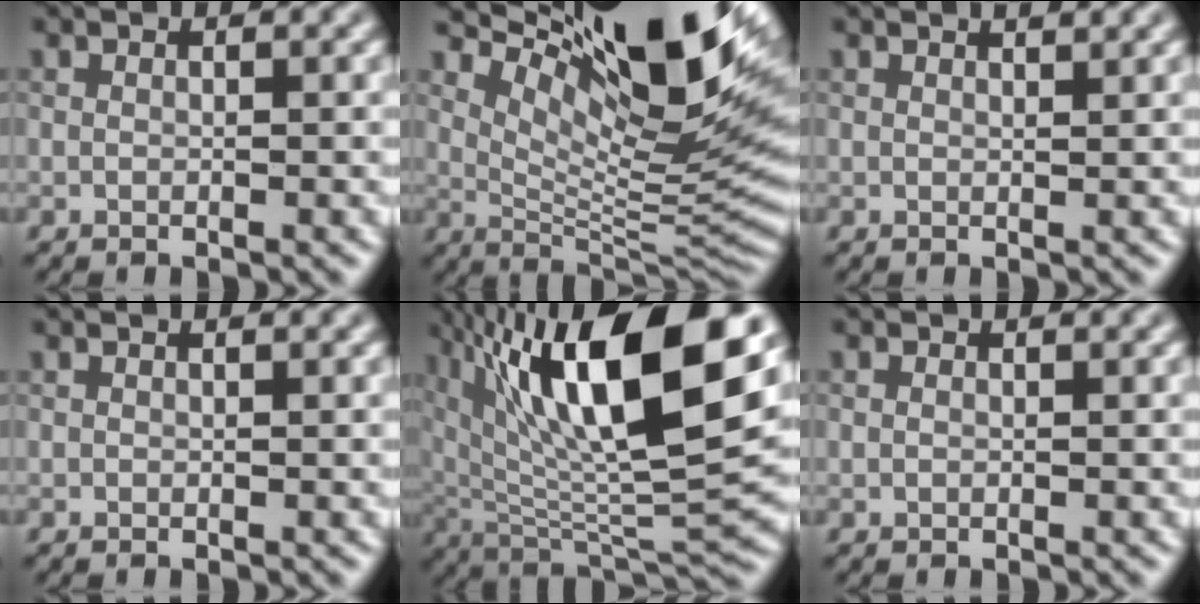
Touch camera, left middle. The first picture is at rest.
{"total": 13.7, "force": [6.7, 4.5, 11.0], "torque": [-0.185, 0.012, 0.140]}
{"total": 2.1, "force": [1.7, 0.7, 0.9], "torque": [0.008, 0.015, 0.004]}
{"total": 0.0}
{"total": 14.9, "force": [5.5, 5.1, 12.8], "torque": [-0.207, 0.005, 0.104]}
{"total": 0.0}